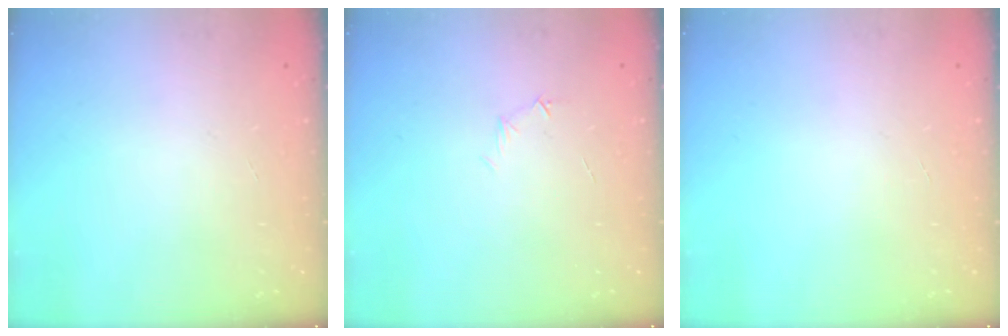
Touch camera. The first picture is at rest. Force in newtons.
{"total": 4.1, "press": 3.9, "slide": 1.3}
{"total": 0.9, "press": 0.8, "slide": 0.2}